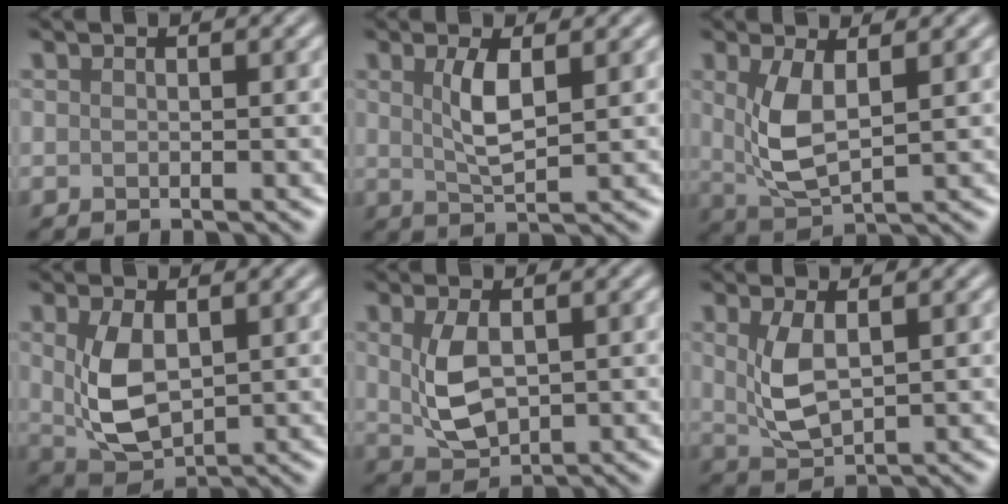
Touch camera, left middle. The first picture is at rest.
{"total": 3.1, "force": [0.9, 0.9, 2.8], "torque": [-0.060, -0.002, 0.019]}
{"total": 4.5, "force": [0.9, 1.9, 3.9], "torque": [-0.091, -0.005, 0.024]}
{"total": 5.3, "force": [0.7, 3.1, 4.2], "torque": [-0.100, -0.005, 0.026]}
{"total": 4.3, "force": [0.5, 2.5, 3.4], "torque": [-0.081, -0.002, 0.018]}
{"total": 3.7, "force": [0.8, 1.7, 3.1], "torque": [-0.073, -0.004, 0.022]}